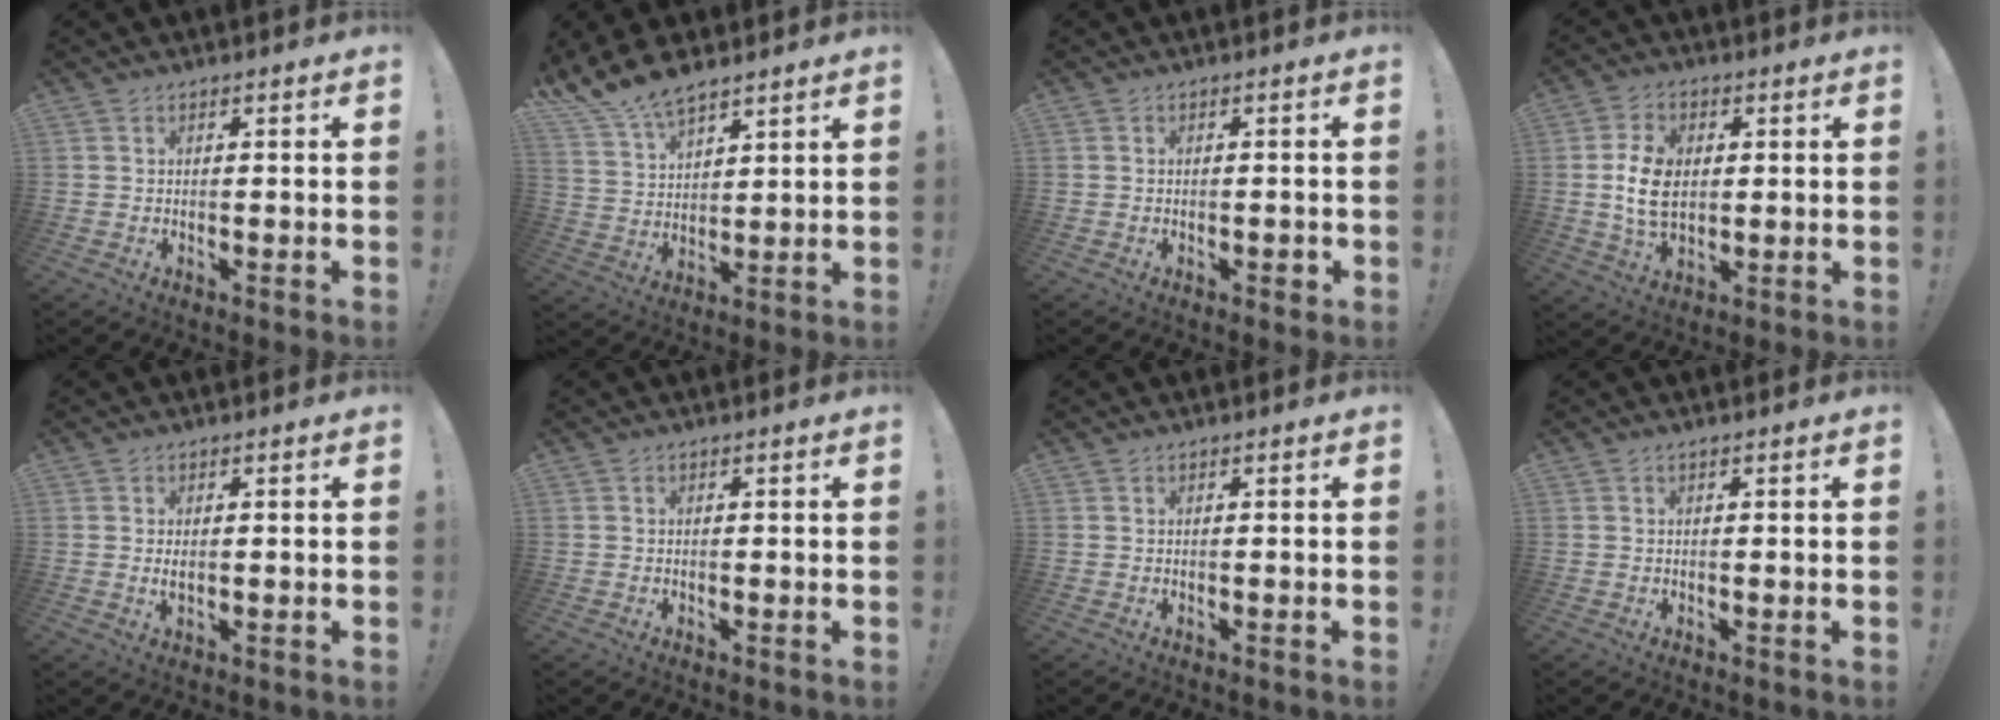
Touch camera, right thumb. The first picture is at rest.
{"total": 10.6, "force": [9.2, 3.8, 3.7], "torque": [-0.095, -0.057, 0.179]}
{"total": 1.7, "force": [-0.7, 0.7, 1.4], "torque": [-0.019, 0.005, -0.011]}
{"total": 10.9, "force": [0.7, 7.6, 7.8], "torque": [-0.137, 0.002, 0.012]}
{"total": 1.5, "force": [0.3, 0.6, 1.3], "torque": [-0.012, -0.005, 0.002]}
{"total": 0.8, "force": [0.0, 0.8, -0.2], "torque": [0.012, -0.002, -0.001]}
{"total": 0.0}
{"total": 0.6, "force": [0.4, 0.0, 0.4], "torque": [0.000, -0.003, 0.006]}